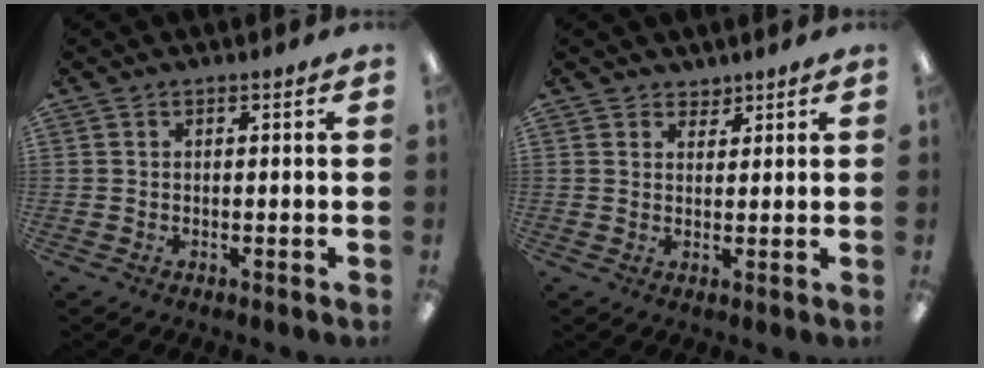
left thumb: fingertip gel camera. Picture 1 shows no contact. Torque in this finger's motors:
{"motor_torque": [-0.33, -0.38, -0.44, 0.09, -0.08]}